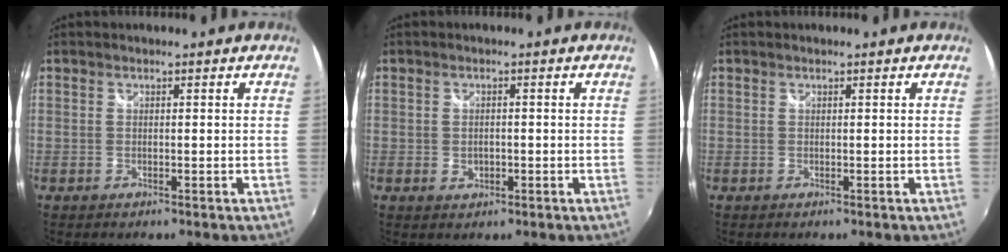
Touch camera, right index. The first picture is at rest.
{"total": 2.4, "force": [-0.6, 1.8, 1.4], "torque": [-0.025, -0.001, -0.009]}
{"total": 0.0}